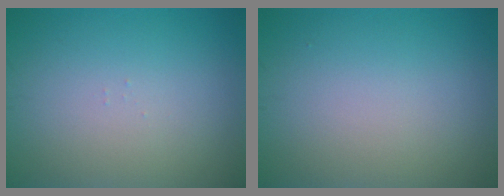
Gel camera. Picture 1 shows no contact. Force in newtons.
{"total": 0.0}